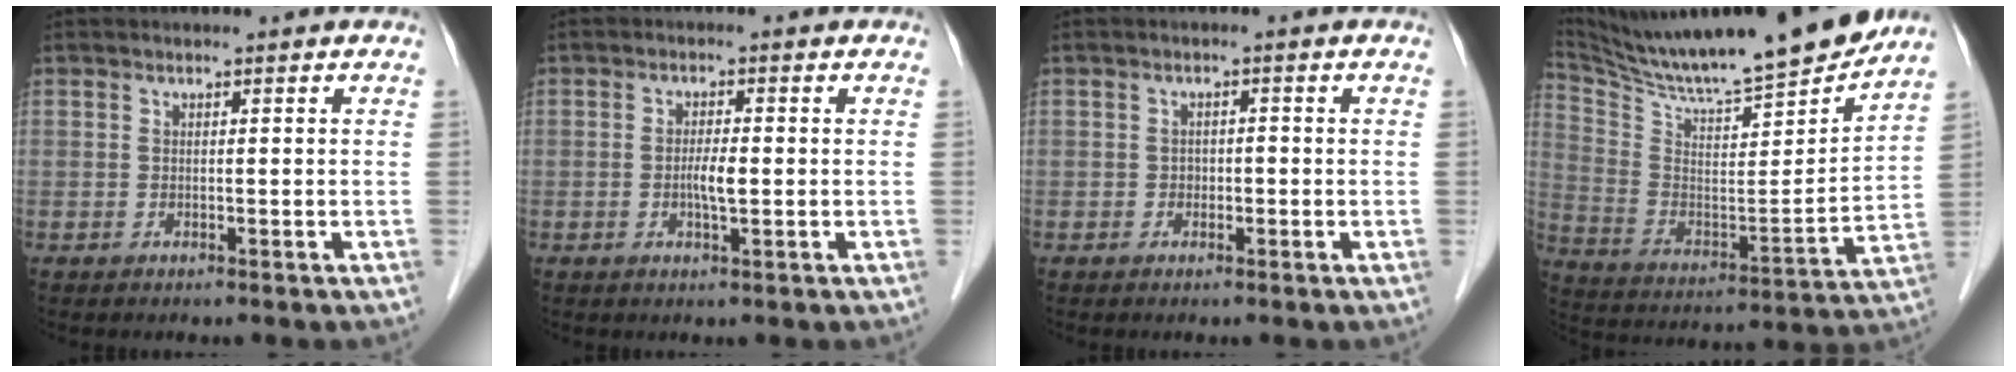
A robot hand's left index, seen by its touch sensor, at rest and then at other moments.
{"total": 2.8, "force": [-0.4, 0.4, 2.7], "torque": [-0.053, 0.000, -0.007]}
{"total": 1.2, "force": [-0.4, 0.9, 0.7], "torque": [-0.008, 0.005, -0.006]}
{"total": 23.3, "force": [21.0, 0.5, 10.2], "torque": [-0.189, -0.046, 0.333]}